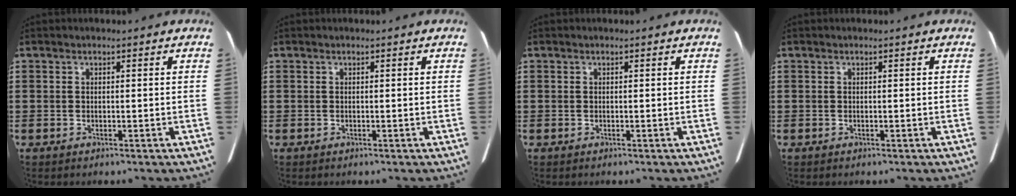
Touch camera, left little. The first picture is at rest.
{"total": 0.0}
{"total": 0.0}
{"total": 0.0}